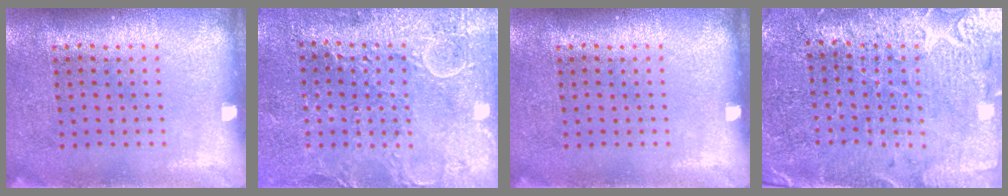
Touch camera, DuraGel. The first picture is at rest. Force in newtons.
{"total": 2.7, "press": 2.7, "slide": 0.6}
{"total": 0.0}
{"total": 3.3, "press": 3.2, "slide": 0.8}